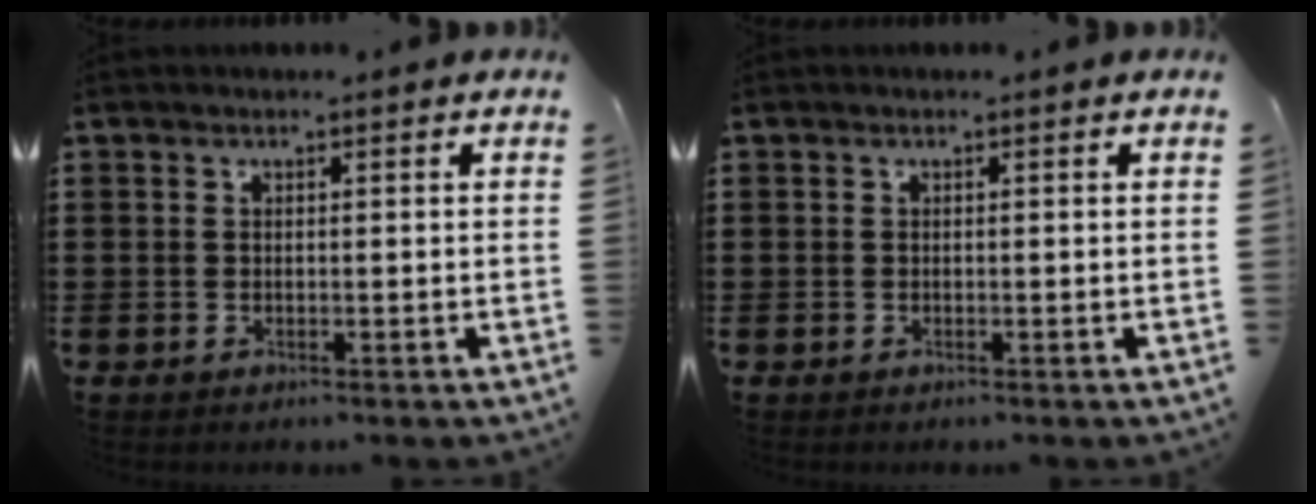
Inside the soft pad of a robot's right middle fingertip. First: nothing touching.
{"total": 0.0}